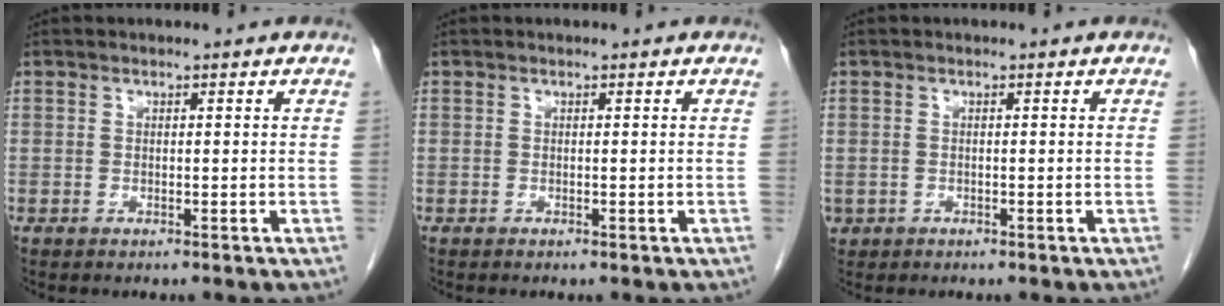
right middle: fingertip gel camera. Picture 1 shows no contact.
{"total": 0.0}
{"total": 0.9, "force": [-0.3, 0.8, 0.2], "torque": [-0.009, 0.002, 0.000]}